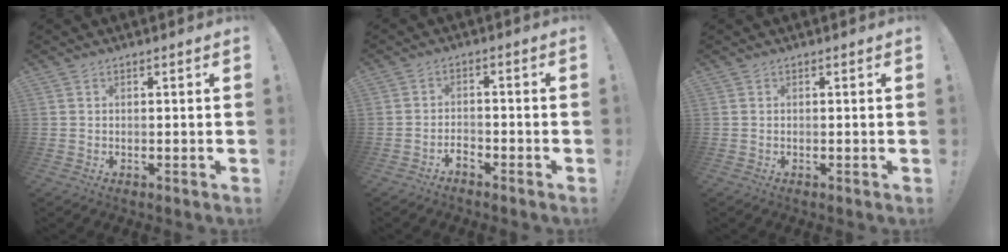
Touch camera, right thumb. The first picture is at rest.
{"total": 2.3, "force": [-2.2, 0.5, 0.5], "torque": [-0.008, 0.001, -0.041]}
{"total": 1.2, "force": [0.3, -0.4, 1.0], "torque": [-0.022, -0.003, 0.004]}